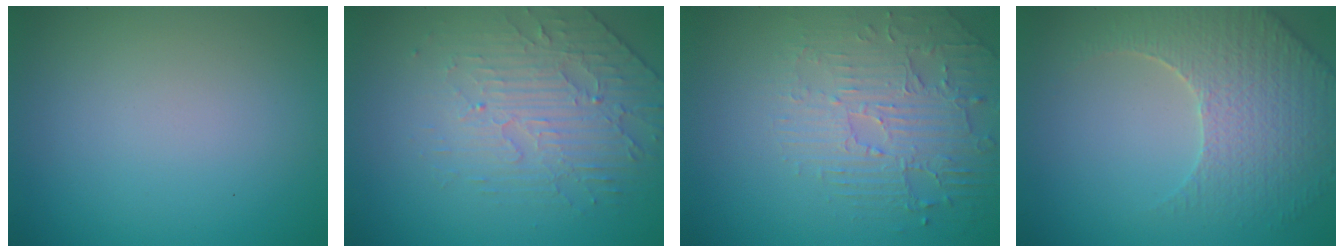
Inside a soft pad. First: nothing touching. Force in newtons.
{"total": 4.5, "press": 3.3, "slide": 3.0}
{"total": 2.8, "press": 2.5, "slide": 1.4}
{"total": 4.5, "press": 4.3, "slide": 1.5}